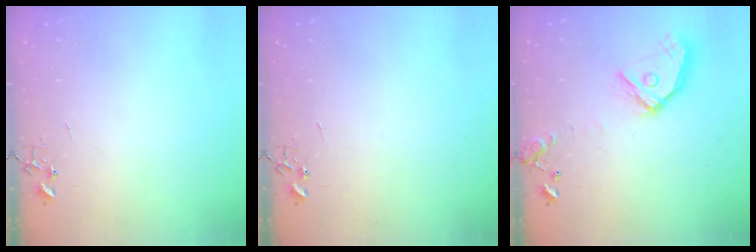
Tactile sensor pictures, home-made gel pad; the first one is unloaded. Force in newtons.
{"total": 0.0}
{"total": 14.2, "press": 14.1, "slide": 2.1}